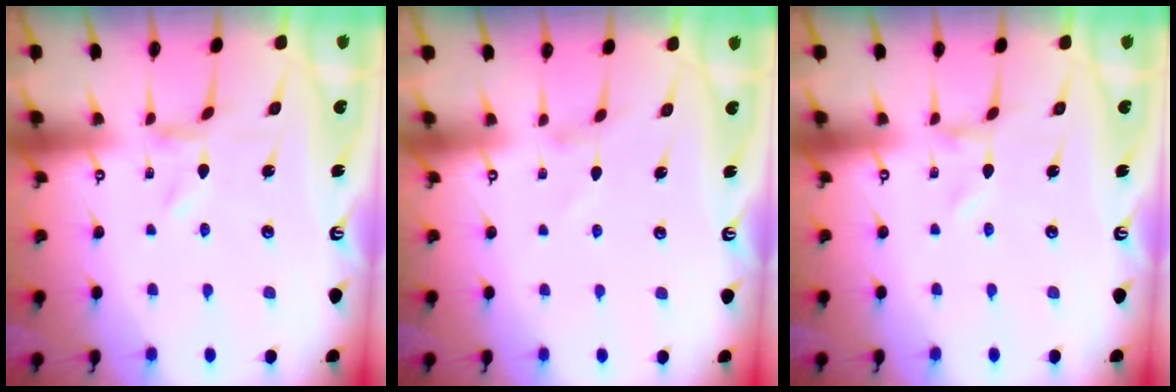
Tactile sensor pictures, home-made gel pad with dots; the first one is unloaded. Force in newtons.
{"total": 1.5, "press": 1.5, "slide": 0.4}
{"total": 0.0}